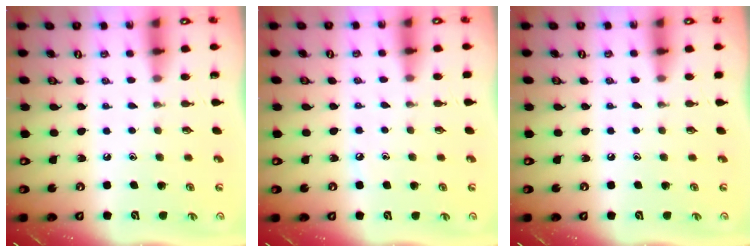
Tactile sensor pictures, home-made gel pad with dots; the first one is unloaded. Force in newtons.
{"total": 2.9, "press": 2.8, "slide": 0.4}
{"total": 3.6, "press": 3.5, "slide": 0.6}